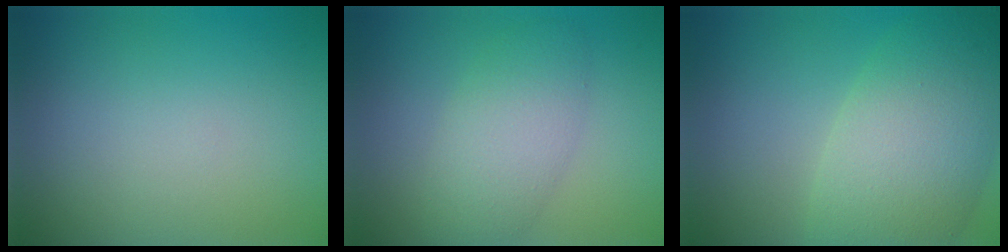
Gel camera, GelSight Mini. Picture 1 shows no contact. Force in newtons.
{"total": 4.5, "press": 4.5, "slide": 0.2}
{"total": 9.6, "press": 9.6, "slide": 0.5}